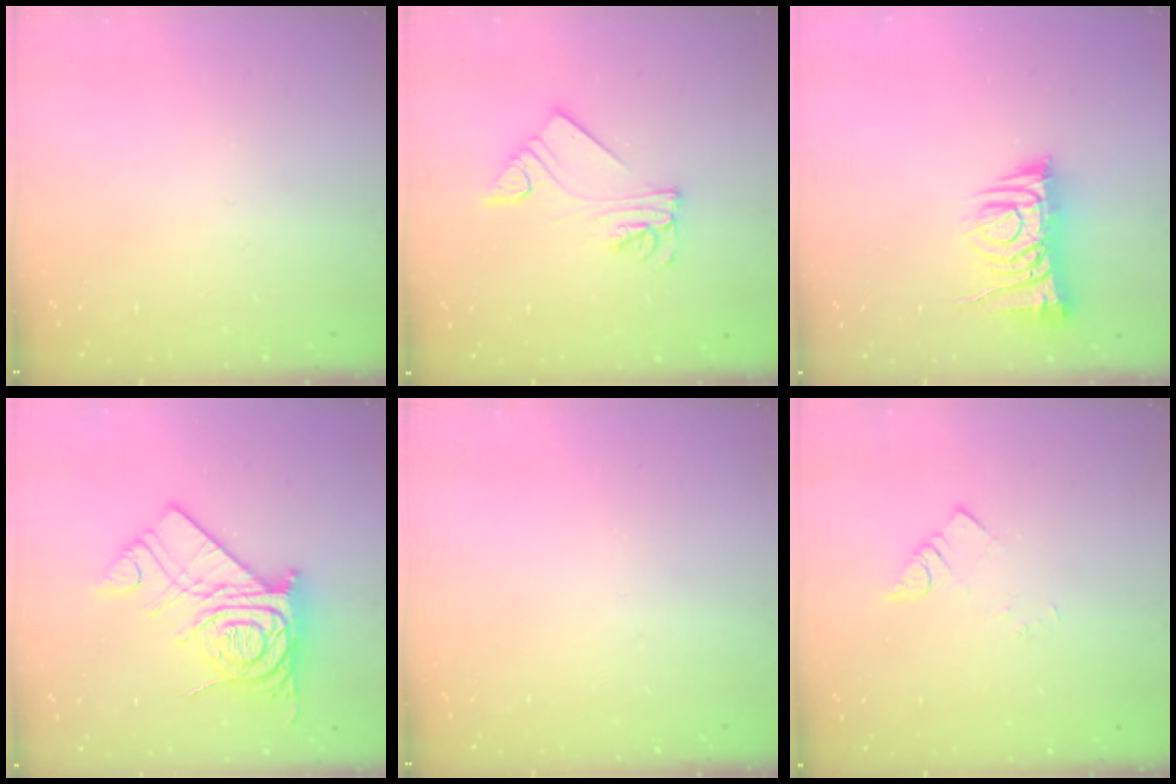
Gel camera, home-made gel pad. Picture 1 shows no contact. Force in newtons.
{"total": 7.9, "press": 7.9, "slide": 0.8}
{"total": 9.0, "press": 8.9, "slide": 1.4}
{"total": 16.9, "press": 16.9, "slide": 1.2}
{"total": 0.0}
{"total": 2.2, "press": 2.2, "slide": 0.2}